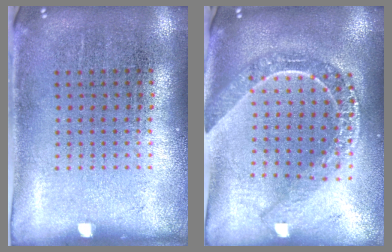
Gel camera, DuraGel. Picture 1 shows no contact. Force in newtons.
{"total": 2.1, "press": 1.8, "slide": 1.0}